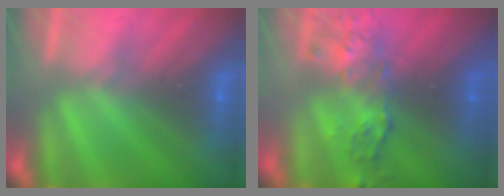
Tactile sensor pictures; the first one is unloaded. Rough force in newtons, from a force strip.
{"total": 7.3}